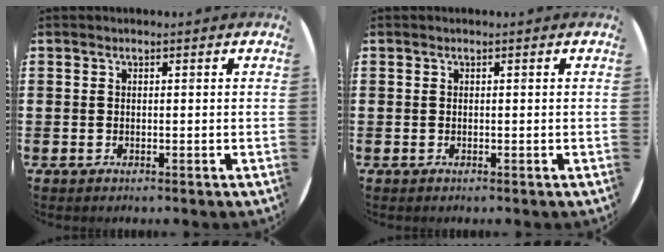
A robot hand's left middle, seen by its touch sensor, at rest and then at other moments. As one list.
[{"total": 0.0}]